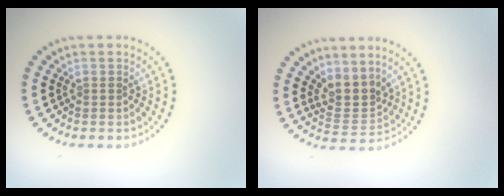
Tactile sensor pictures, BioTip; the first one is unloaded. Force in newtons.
{"total": 2.8, "press": 2.0, "slide": 1.9}